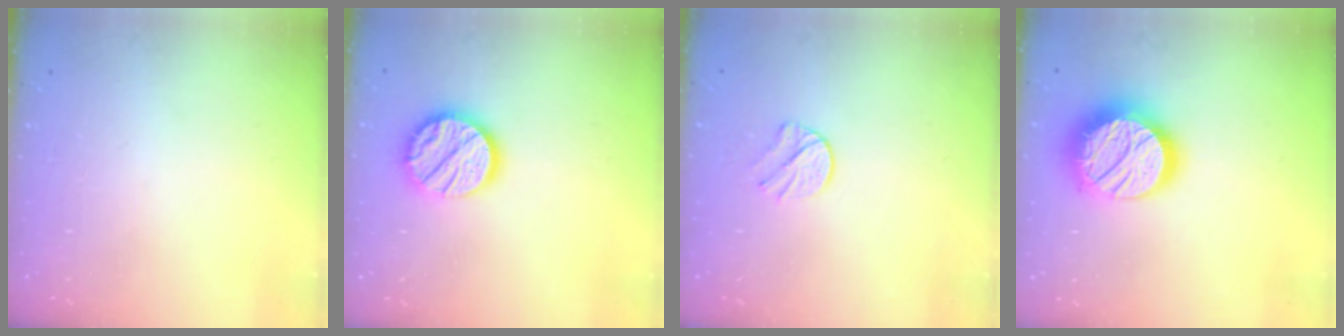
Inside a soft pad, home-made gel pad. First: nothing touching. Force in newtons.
{"total": 14.8, "press": 14.8, "slide": 0.9}
{"total": 5.9, "press": 5.9, "slide": 0.8}
{"total": 19.7, "press": 19.6, "slide": 0.9}